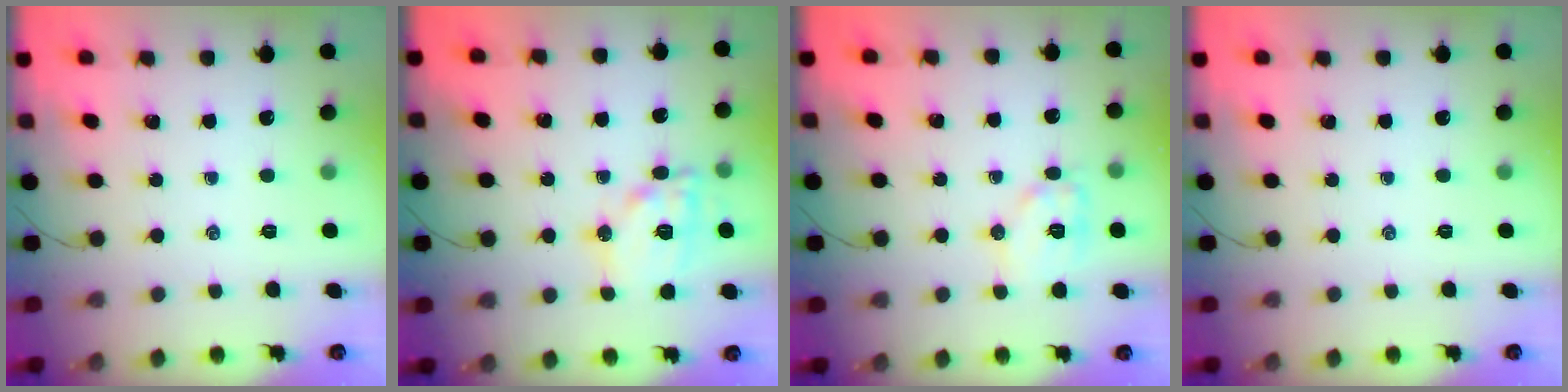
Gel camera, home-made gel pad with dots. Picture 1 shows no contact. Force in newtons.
{"total": 13.6, "press": 13.5, "slide": 1.4}
{"total": 10.3, "press": 10.3, "slide": 0.2}
{"total": 0.0}